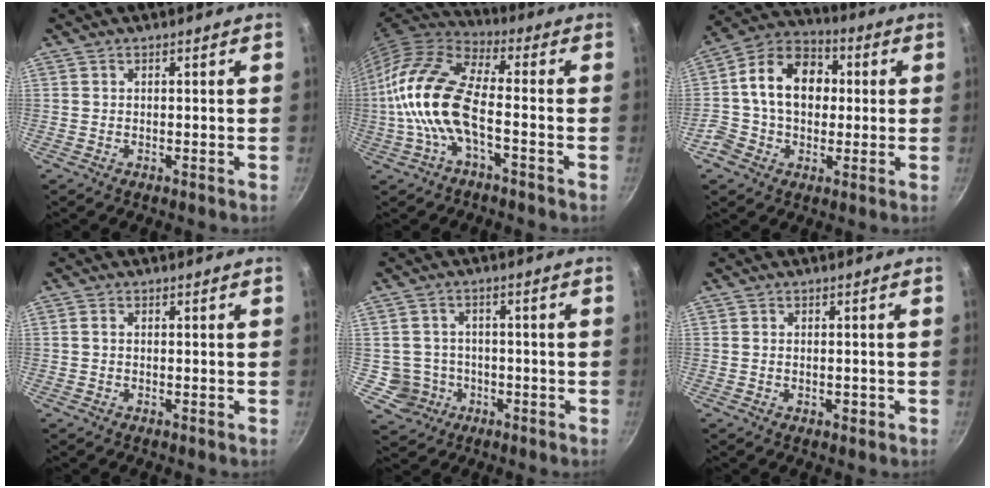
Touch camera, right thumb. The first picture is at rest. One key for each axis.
{"total": 15.3, "fx": -3.2, "fy": 6.6, "fz": 13.5, "tx": -0.272, "ty": 0.036, "tz": -0.079}
{"total": 14.6, "fx": 0.8, "fy": 11.4, "fz": 9.1, "tx": -0.122, "ty": 0.030, "tz": -0.007}
{"total": 0.8, "fx": 0.0, "fy": 0.6, "fz": 0.6, "tx": -0.011, "ty": 0.004, "tz": -0.001}
{"total": 5.7, "fx": -1.6, "fy": 5.4, "fz": 0.3, "tx": 0.019, "ty": 0.026, "tz": -0.018}
{"total": 1.4, "fx": -0.4, "fy": 0.9, "fz": 1.0, "tx": -0.013, "ty": 0.001, "tz": -0.007}